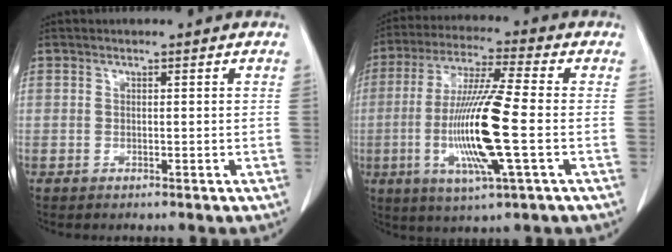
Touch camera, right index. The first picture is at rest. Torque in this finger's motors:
{"motor_torque": [2.14, 0.00, 0.65, 0.21]}